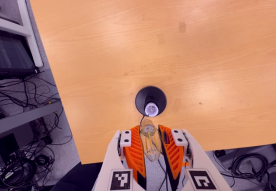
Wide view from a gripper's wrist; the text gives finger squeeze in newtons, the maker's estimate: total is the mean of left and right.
{"total": 20.4, "left": 22.1, "right": 18.7}